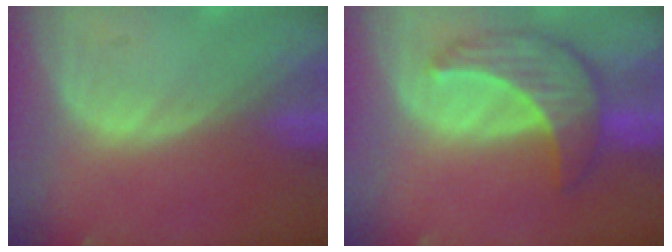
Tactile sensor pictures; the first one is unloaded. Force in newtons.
{"total": 7.4, "press": 7.4, "slide": 0.2}